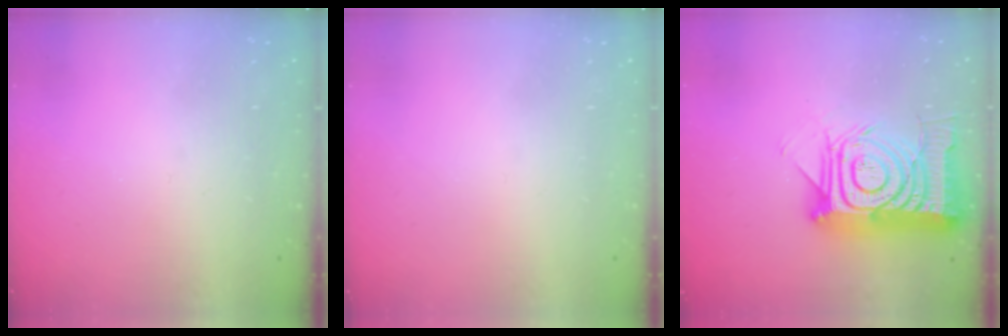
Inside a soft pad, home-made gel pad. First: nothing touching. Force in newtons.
{"total": 1.6, "press": 1.6, "slide": 0.1}
{"total": 21.9, "press": 21.9, "slide": 1.5}